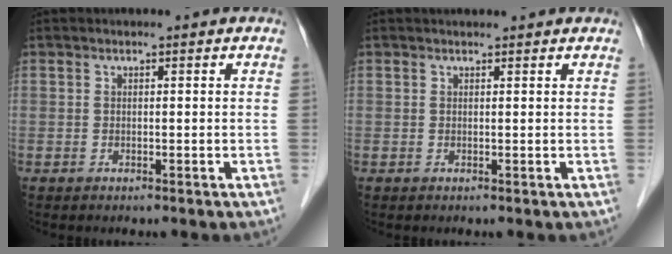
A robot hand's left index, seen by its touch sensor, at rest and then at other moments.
{"total": 4.2, "force": [3.9, 0.6, 1.4], "torque": [-0.018, 0.027, 0.042]}